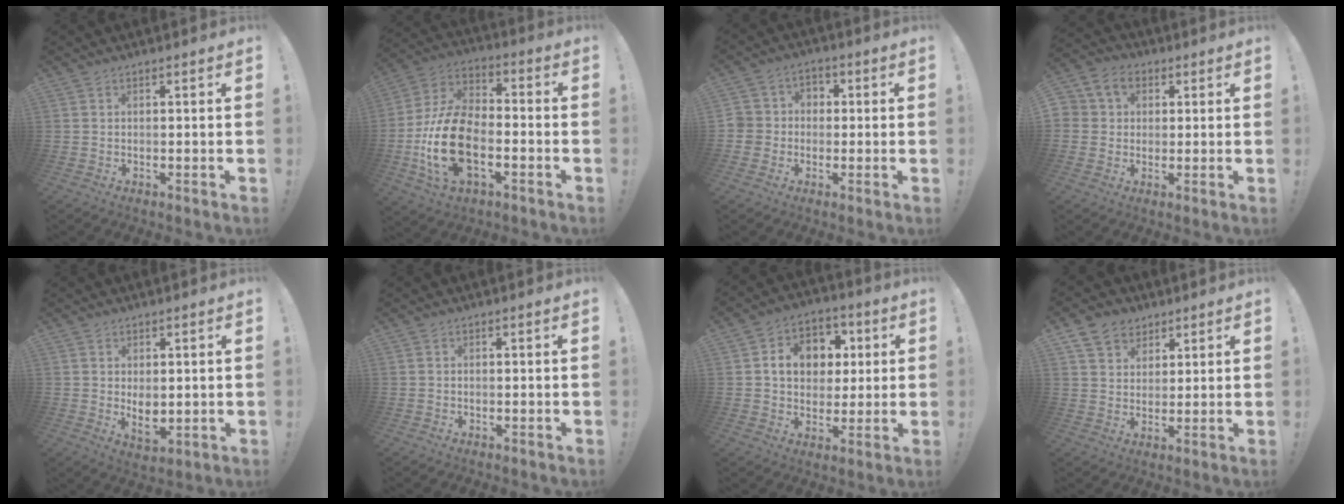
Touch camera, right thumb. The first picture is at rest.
{"total": 19.7, "force": [-6.1, 11.5, 14.9], "torque": [-0.290, 0.025, -0.096]}
{"total": 6.1, "force": [-1.5, 5.8, 1.4], "torque": [-0.024, 0.018, -0.028]}
{"total": 6.3, "force": [1.4, 5.7, 2.2], "torque": [-0.045, 0.003, 0.031]}
{"total": 5.0, "force": [1.4, 3.4, 3.3], "torque": [-0.032, -0.014, 0.026]}
{"total": 1.4, "force": [0.5, 1.2, -0.1], "torque": [0.010, -0.006, 0.008]}
{"total": 12.2, "force": [3.3, 10.0, 6.1], "torque": [-0.088, -0.004, 0.066]}
{"total": 8.4, "force": [5.1, 6.3, 2.2], "torque": [-0.043, -0.025, 0.104]}